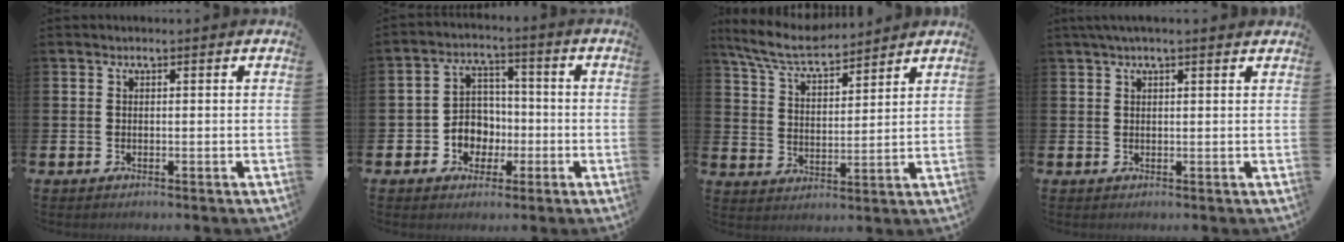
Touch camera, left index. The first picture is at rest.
{"total": 5.1, "force": [-1.1, 4.7, 1.5], "torque": [-0.039, 0.007, -0.026]}
{"total": 7.1, "force": [6.6, 1.1, 2.3], "torque": [-0.072, -0.031, 0.118]}
{"total": 2.1, "force": [1.6, 0.1, 1.3], "torque": [-0.024, 0.003, 0.028]}